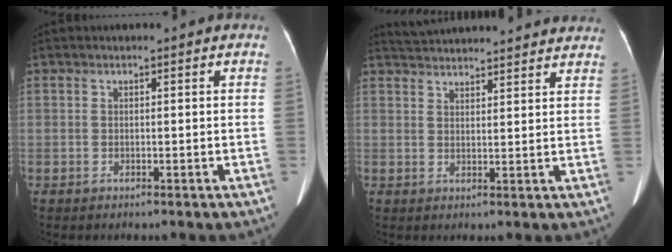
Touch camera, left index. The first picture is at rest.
{"total": 18.3, "force": [17.3, 2.2, 5.4], "torque": [-0.086, 0.021, 0.227]}